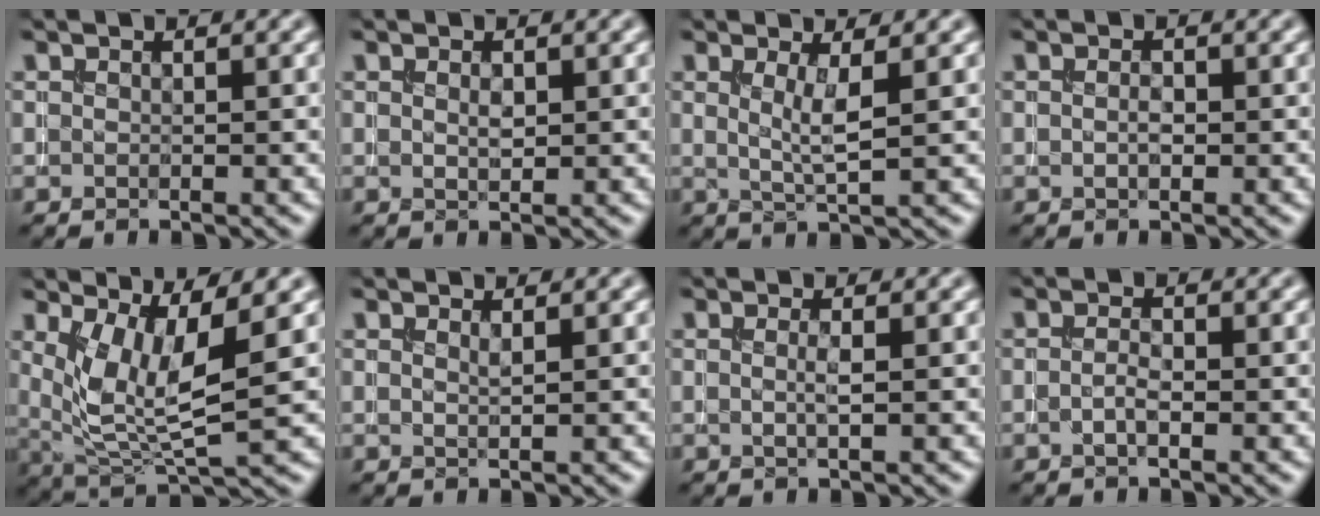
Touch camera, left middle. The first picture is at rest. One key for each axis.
{"total": 1.1, "fx": 0.3, "fy": 0.6, "fz": 0.9, "tx": -0.018, "ty": -0.001, "tz": 0.007}
{"total": 2.7, "fx": 0.7, "fy": 0.5, "fz": 2.6, "tx": -0.047, "ty": -0.006, "tz": 0.013}
{"total": 1.1, "fx": -0.1, "fy": 0.6, "fz": 1.0, "tx": -0.020, "ty": -0.001, "tz": -0.002}
{"total": 6.7, "fx": 1.8, "fy": 2.4, "fz": 6.0, "tx": -0.127, "ty": -0.018, "tz": 0.043}
{"total": 0.6, "fx": 0.4, "fy": 0.1, "fz": 0.4, "tx": -0.007, "ty": -0.004, "tz": 0.008}
{"total": 1.2, "fx": 0.0, "fy": 0.2, "fz": 1.1, "tx": -0.023, "ty": -0.001, "tz": -0.001}
{"total": 1.3, "fx": -0.4, "fy": 0.4, "fz": 1.2, "tx": -0.024, "ty": -0.001, "tz": -0.010}